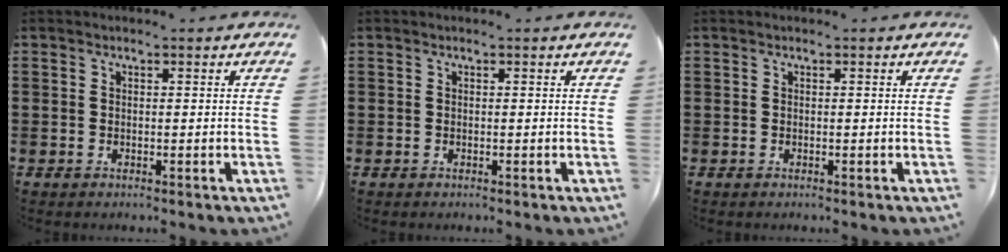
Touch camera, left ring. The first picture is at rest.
{"total": 0.0}
{"total": 0.0}